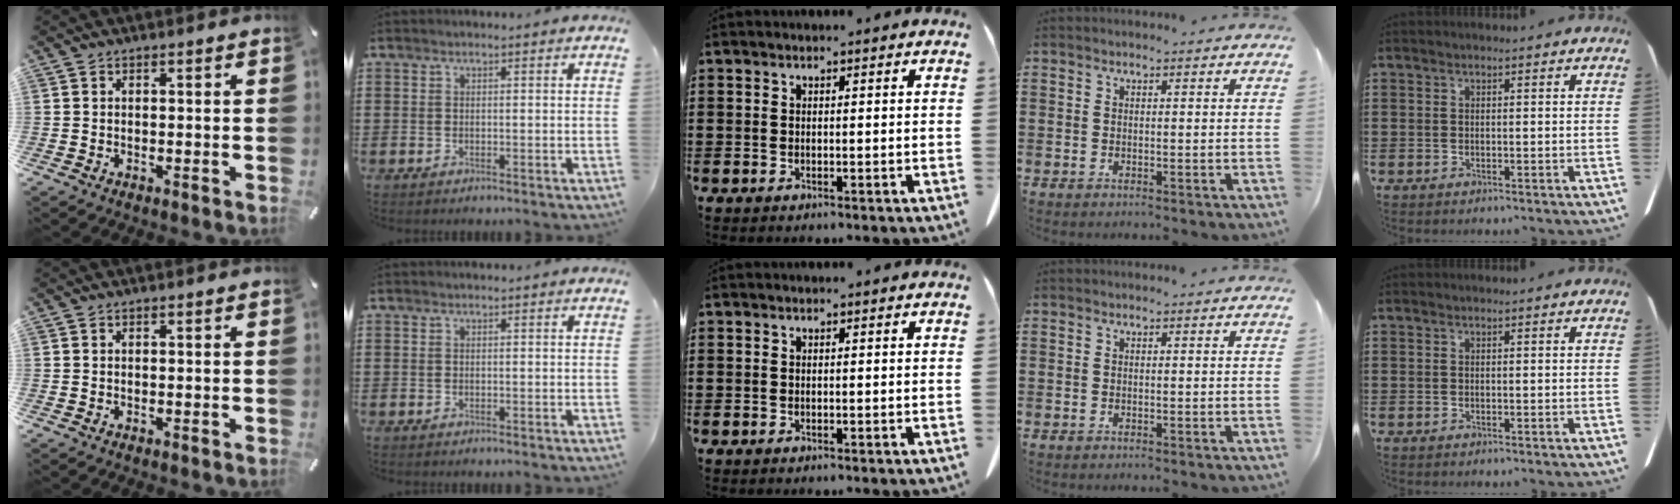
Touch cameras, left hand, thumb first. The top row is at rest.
{}